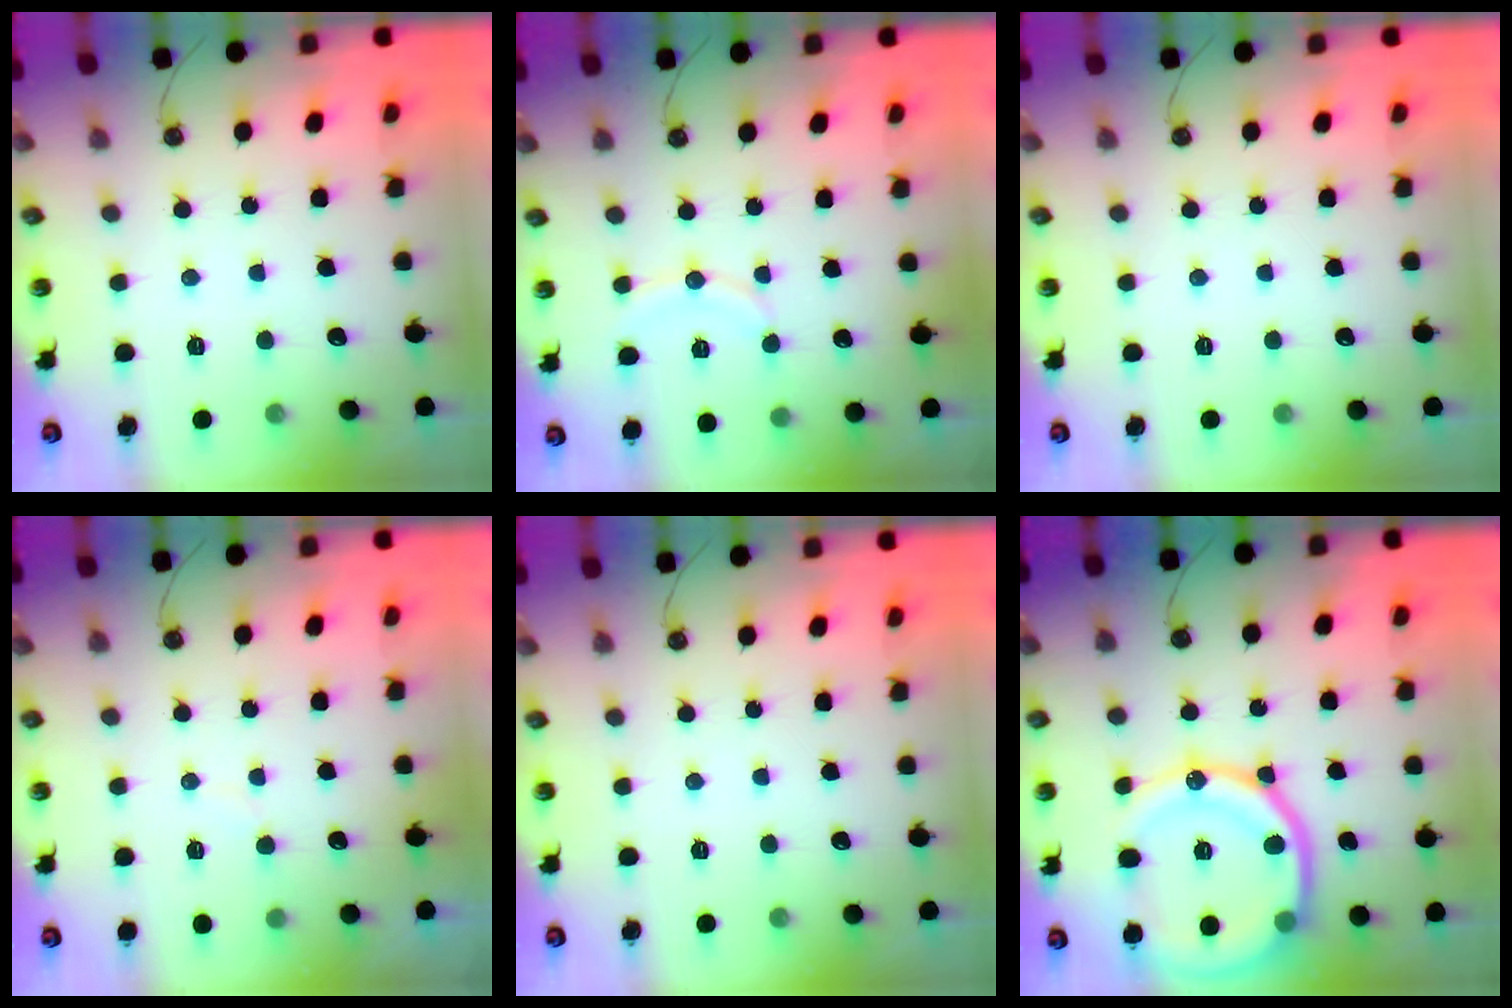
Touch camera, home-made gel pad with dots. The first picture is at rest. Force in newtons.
{"total": 7.6, "press": 7.6, "slide": 0.8}
{"total": 0.0}
{"total": 3.6, "press": 3.6, "slide": 0.3}
{"total": 0.0}
{"total": 23.0, "press": 22.9, "slide": 2.7}